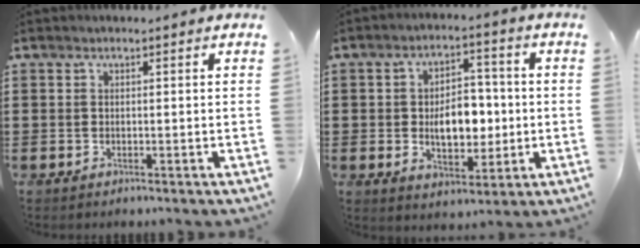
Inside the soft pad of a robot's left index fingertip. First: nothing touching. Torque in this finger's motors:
{"motor_torque": [1.94, 0.20, 0.90, 0.12]}